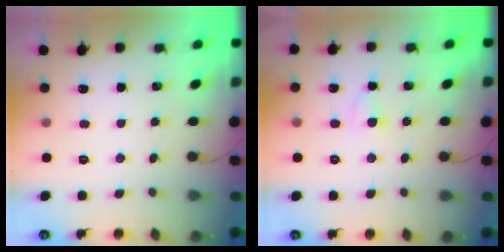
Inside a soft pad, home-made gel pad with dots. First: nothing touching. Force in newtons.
{"total": 2.7, "press": 2.6, "slide": 1.0}